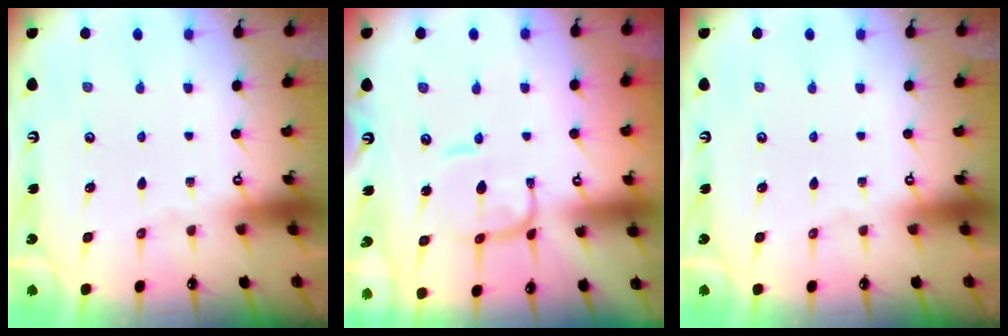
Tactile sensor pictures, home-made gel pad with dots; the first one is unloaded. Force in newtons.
{"total": 1.2, "press": 1.2, "slide": 0.4}
{"total": 0.0}